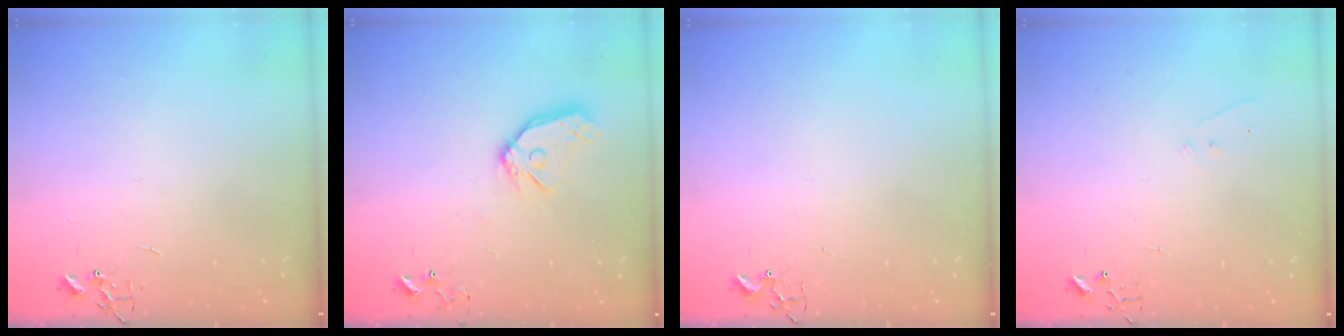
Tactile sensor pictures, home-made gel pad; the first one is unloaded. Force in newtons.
{"total": 13.0, "press": 12.9, "slide": 1.6}
{"total": 1.7, "press": 1.6, "slide": 0.2}
{"total": 4.0, "press": 4.0, "slide": 0.2}